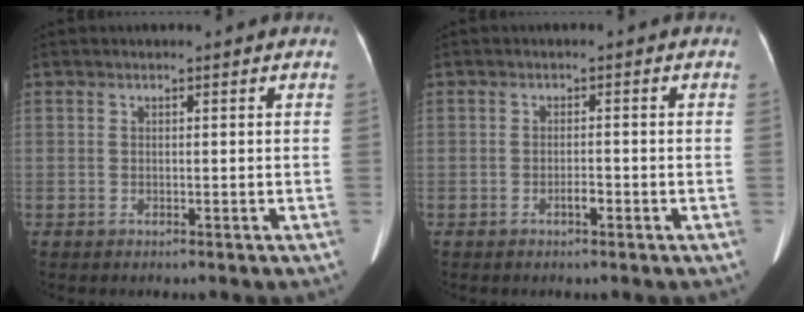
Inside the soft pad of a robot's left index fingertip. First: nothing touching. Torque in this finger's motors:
{"motor_torque": [0.35, 0.27, 0.19, 0.05]}